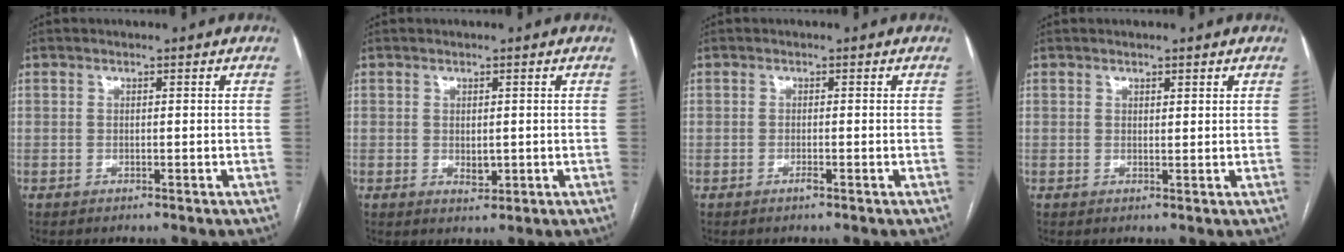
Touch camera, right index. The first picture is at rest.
{"total": 2.1, "force": [-0.1, 1.2, 1.7], "torque": [-0.027, -0.005, 0.004]}
{"total": 0.9, "force": [-0.6, 0.0, 0.7], "torque": [-0.018, -0.001, -0.009]}
{"total": 1.0, "force": [0.8, 0.3, 0.6], "torque": [-0.012, -0.001, 0.011]}